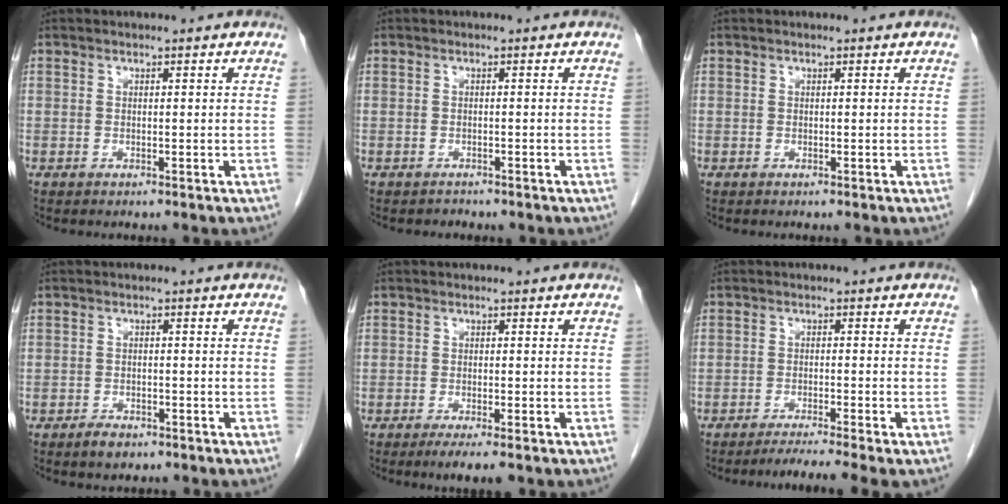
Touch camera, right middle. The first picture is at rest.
{"total": 0.9, "force": [-0.8, 0.4, -0.1], "torque": [-0.005, 0.000, -0.015]}
{"total": 0.0}
{"total": 2.4, "force": [-1.7, 1.2, 1.1], "torque": [-0.020, 0.001, -0.022]}
{"total": 4.4, "force": [-2.8, 0.5, 3.4], "torque": [-0.049, -0.012, -0.043]}
{"total": 5.8, "force": [-4.7, -1.2, 3.1], "torque": [-0.039, -0.015, -0.074]}